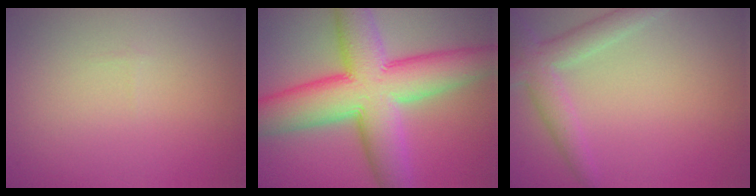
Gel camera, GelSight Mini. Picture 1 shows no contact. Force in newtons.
{"total": 12.2, "press": 12.2, "slide": 0.5}
{"total": 3.5, "press": 3.5, "slide": 0.1}